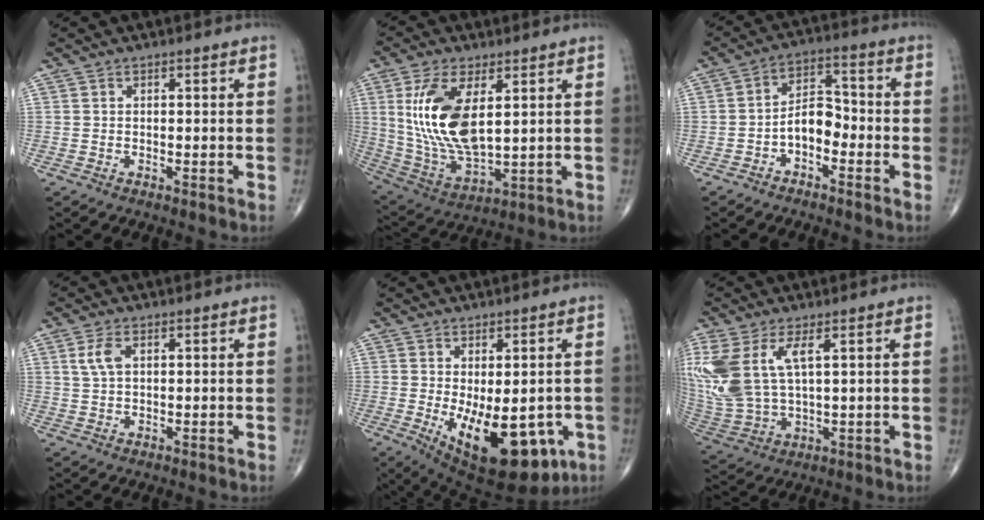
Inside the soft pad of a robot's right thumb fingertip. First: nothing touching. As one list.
[{"total": 16.8, "force": [4.0, 7.8, 14.4], "torque": [-0.287, -0.022, 0.090]}, {"total": 6.4, "force": [-2.6, 3.8, 4.4], "torque": [-0.059, 0.039, -0.056]}, {"total": 3.6, "force": [1.2, 1.9, 2.8], "torque": [-0.064, 0.005, 0.025]}, {"total": 17.7, "force": [-5.4, 8.8, 14.4], "torque": [-0.185, -0.016, -0.054]}, {"total": 16.0, "force": [4.8, 7.6, 13.2], "torque": [-0.317, -0.015, 0.106]}]